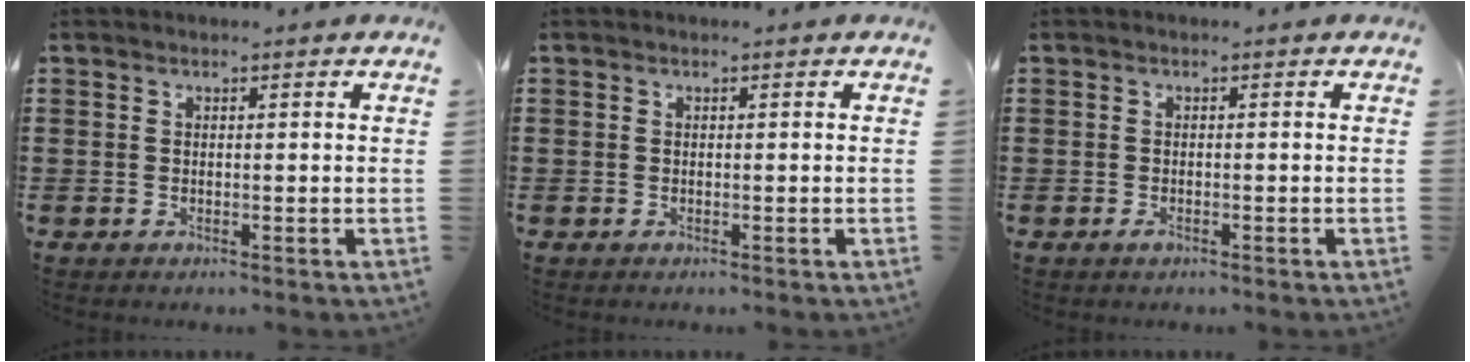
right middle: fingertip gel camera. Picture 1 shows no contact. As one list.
[{"total": 0.0}, {"total": 0.7, "force": [-0.5, 0.2, 0.5], "torque": [-0.011, -0.006, -0.007]}]